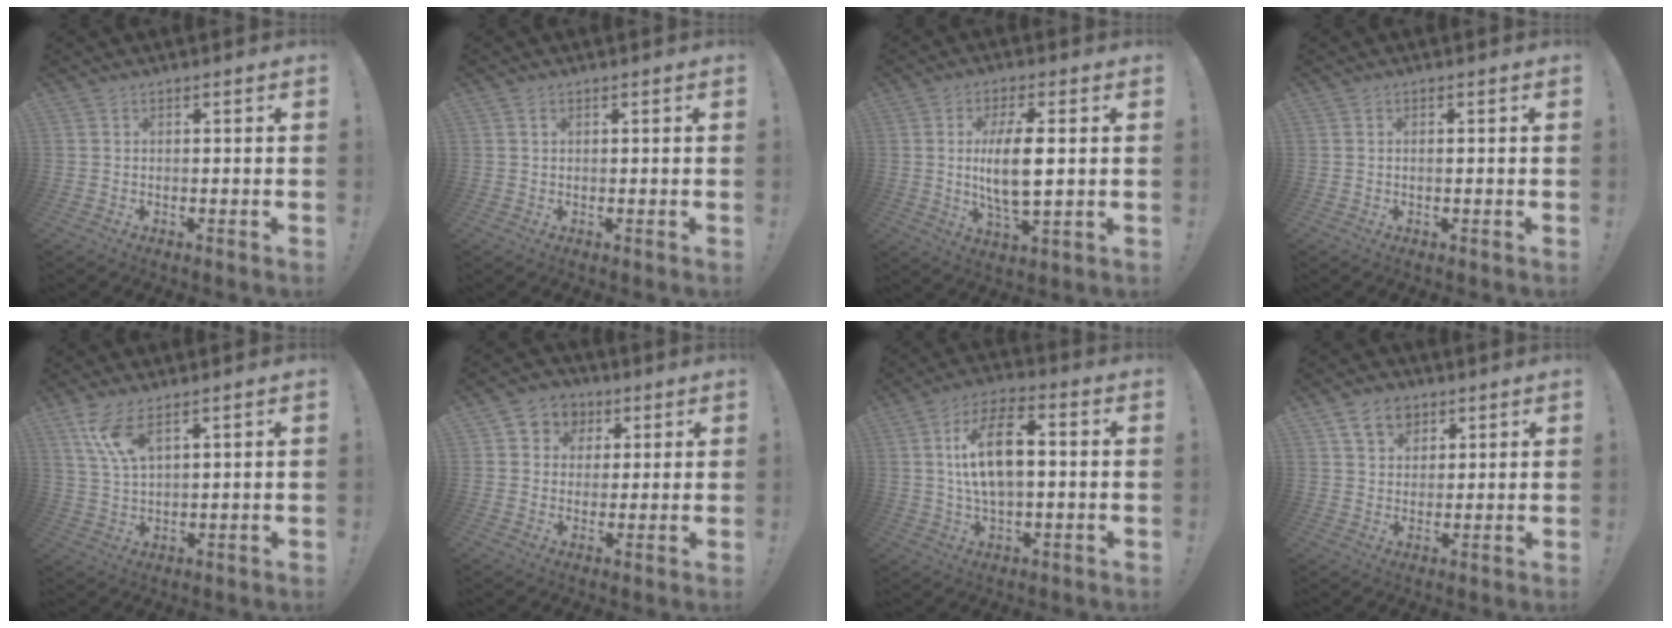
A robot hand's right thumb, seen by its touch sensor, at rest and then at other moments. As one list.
[{"total": 0.7, "force": [0.3, 0.5, 0.3], "torque": [-0.005, -0.001, 0.005]}, {"total": 11.3, "force": [0.9, 3.7, 10.7], "torque": [-0.208, -0.013, 0.005]}, {"total": 0.8, "force": [-0.2, 0.1, 0.8], "torque": [-0.013, -0.001, -0.005]}, {"total": 8.7, "force": [5.3, 3.0, 6.2], "torque": [-0.133, -0.021, 0.098]}, {"total": 6.8, "force": [1.2, 6.5, 1.5], "torque": [-0.026, 0.003, 0.031]}, {"total": 13.6, "force": [1.7, 6.6, 11.7], "torque": [-0.196, 0.011, 0.029]}, {"total": 8.3, "force": [4.8, 6.0, 3.1], "torque": [-0.050, -0.015, 0.093]}]